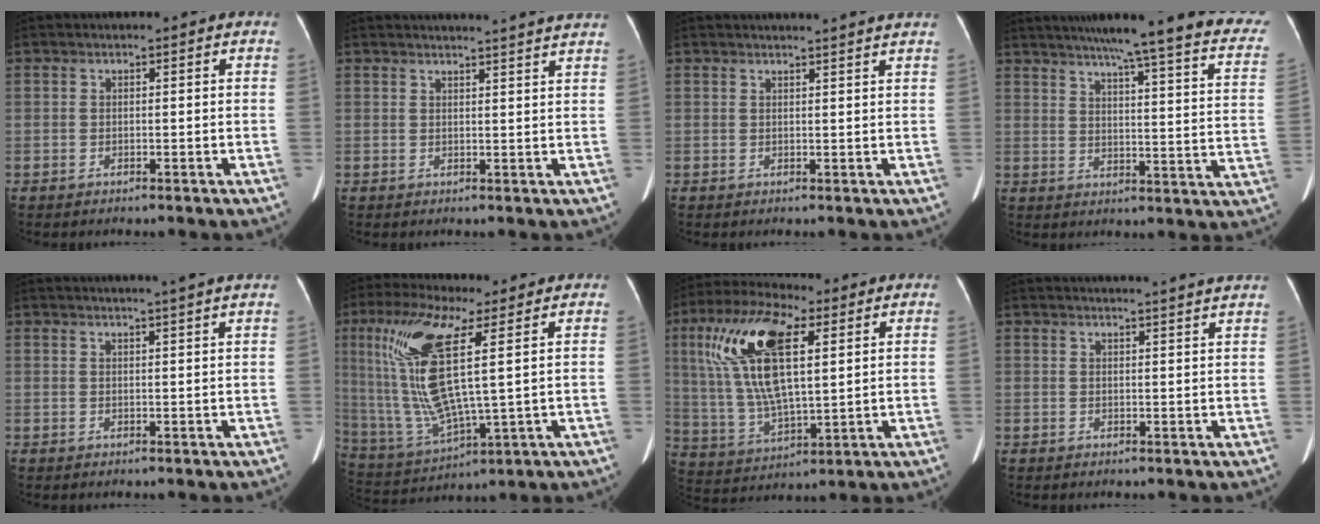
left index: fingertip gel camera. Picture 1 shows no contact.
{"total": 11.8, "force": [11.2, -0.9, 3.6], "torque": [-0.046, -0.016, 0.116]}
{"total": 6.7, "force": [6.3, -0.8, 2.3], "torque": [-0.023, 0.013, 0.058]}
{"total": 27.8, "force": [23.5, 1.3, 14.8], "torque": [-0.186, -0.052, 0.279]}
{"total": 8.7, "force": [7.4, -1.4, 4.3], "torque": [-0.052, 0.014, 0.077]}
{"total": 15.5, "force": [4.8, 2.4, 14.5], "torque": [-0.331, -0.008, 0.095]}
{"total": 16.7, "force": [5.8, 5.0, 14.8], "torque": [-0.320, 0.015, 0.108]}
{"total": 10.8, "force": [10.1, -1.0, 3.5], "torque": [-0.042, -0.009, 0.104]}